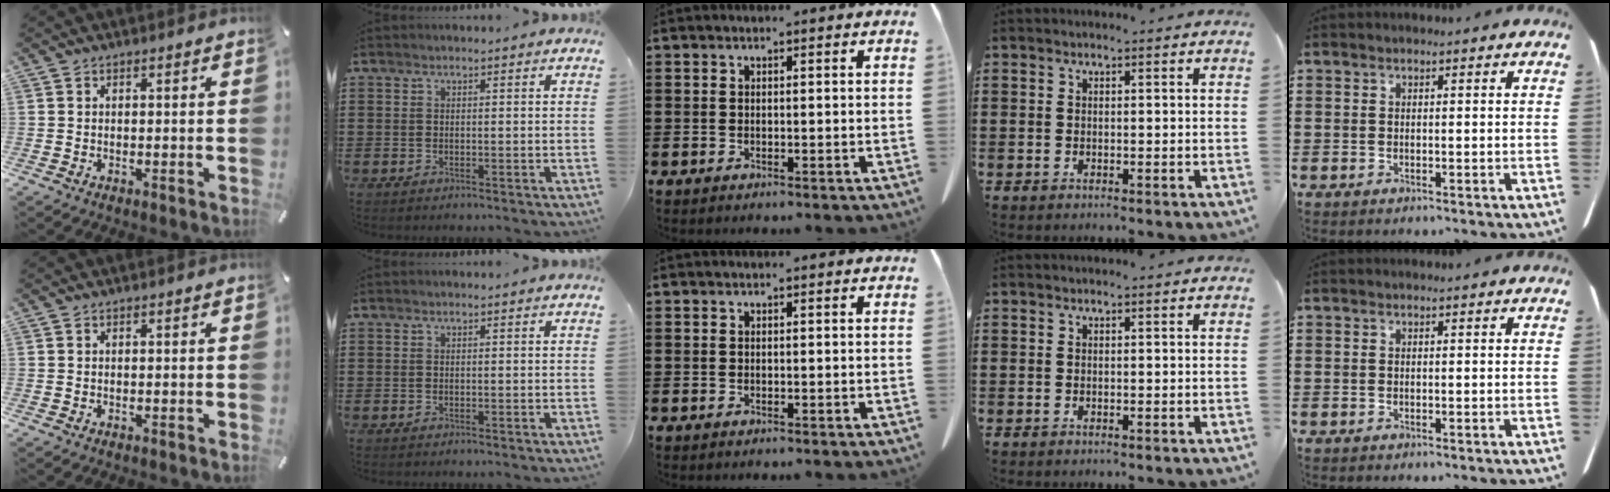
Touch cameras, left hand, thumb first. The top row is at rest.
{}